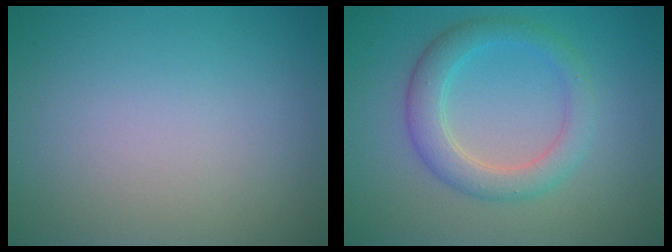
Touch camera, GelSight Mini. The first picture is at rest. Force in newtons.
{"total": 3.7, "press": 3.7, "slide": 0.2}